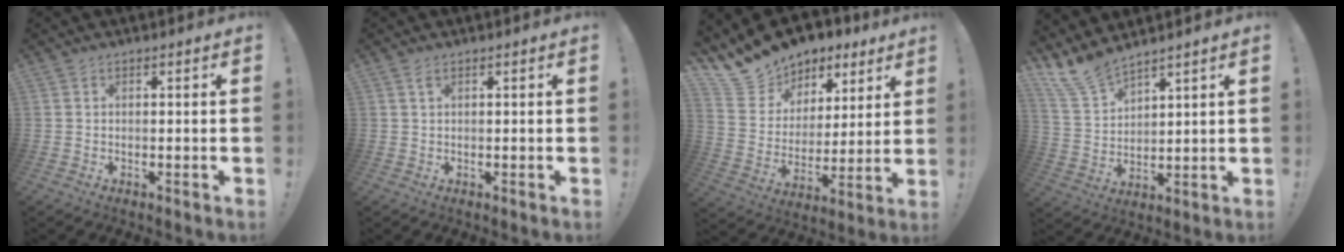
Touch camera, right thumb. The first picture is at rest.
{"total": 1.1, "force": [0.6, 0.5, 0.8], "torque": [-0.009, -0.002, 0.009]}
{"total": 12.9, "force": [10.8, 7.0, 1.4], "torque": [-0.042, -0.093, 0.207]}
{"total": 9.4, "force": [8.7, 2.7, 2.7], "torque": [-0.071, -0.057, 0.168]}